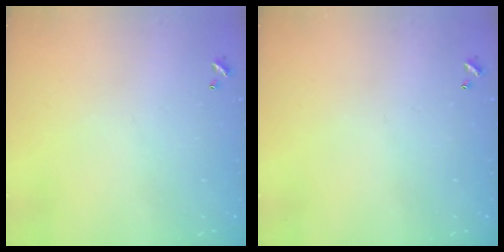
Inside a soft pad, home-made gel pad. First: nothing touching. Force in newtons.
{"total": 0.0}